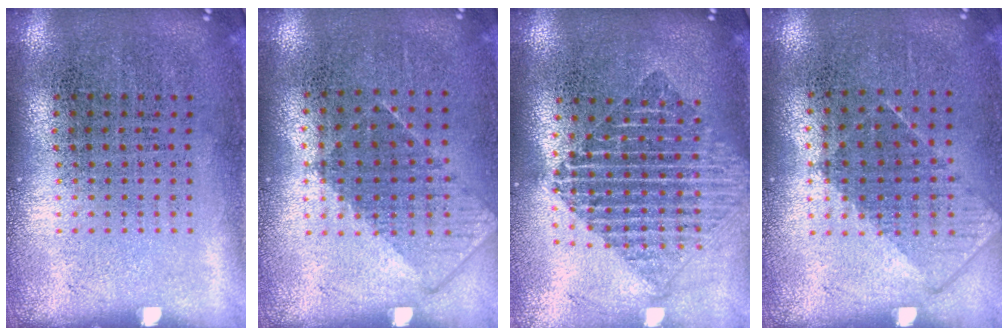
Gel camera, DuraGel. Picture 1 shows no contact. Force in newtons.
{"total": 0.9, "press": 0.7, "slide": 0.5}
{"total": 1.9, "press": 1.6, "slide": 1.1}
{"total": 0.9, "press": 0.7, "slide": 0.5}